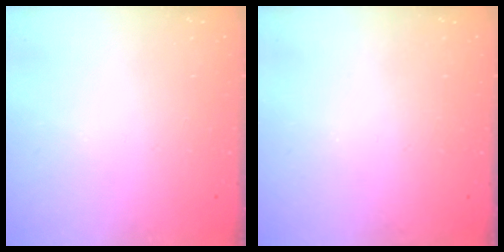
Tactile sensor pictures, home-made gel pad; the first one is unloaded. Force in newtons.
{"total": 0.0}